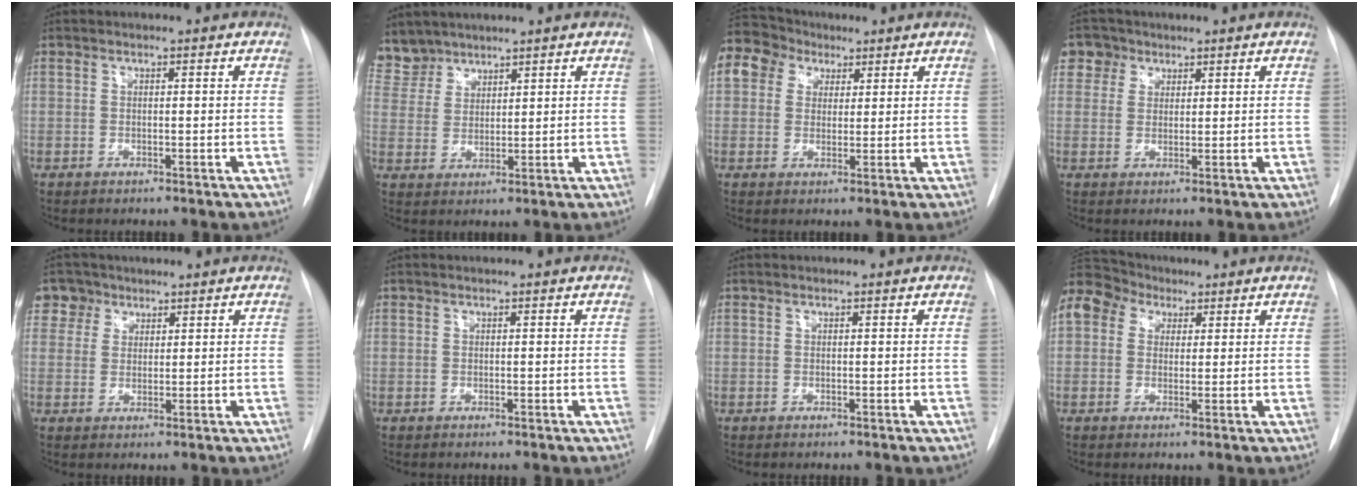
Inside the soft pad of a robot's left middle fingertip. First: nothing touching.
{"total": 6.3, "force": [5.7, 2.8, -0.3], "torque": [0.010, 0.006, 0.119]}
{"total": 14.4, "force": [6.8, 11.9, 4.4], "torque": [-0.153, 0.071, 0.134]}
{"total": 3.9, "force": [2.2, 3.3, 0.2], "torque": [0.003, 0.010, 0.037]}
{"total": 4.1, "force": [2.5, 3.3, -0.1], "torque": [0.008, 0.009, 0.044]}
{"total": 0.0}
{"total": 0.0}
{"total": 18.8, "force": [8.5, 14.8, 8.0], "torque": [-0.259, 0.103, 0.164]}